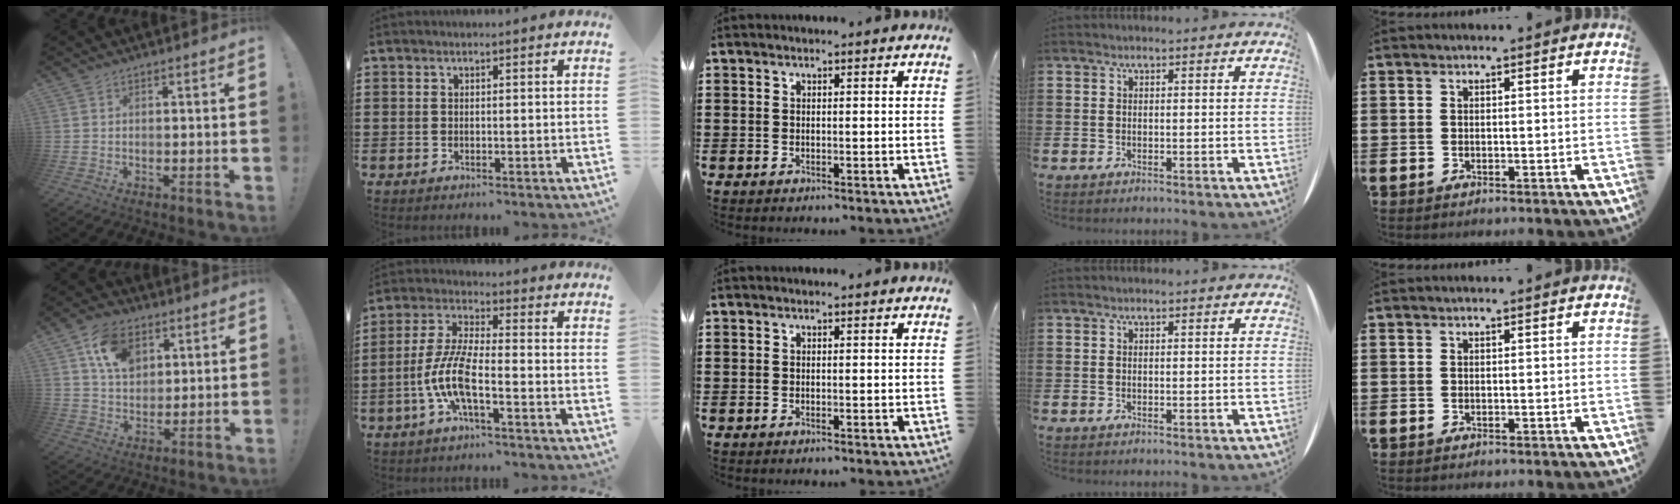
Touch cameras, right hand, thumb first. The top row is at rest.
{"thumb": {"total": 12.9, "force": [6.0, 9.3, 6.7], "torque": [-0.109, -0.013, 0.115]}, "index": {"total": 8.1, "force": [-3.2, 1.9, 7.2], "torque": [-0.176, -0.015, -0.069]}}